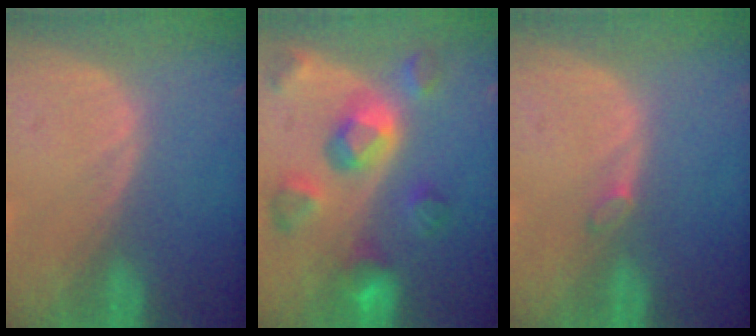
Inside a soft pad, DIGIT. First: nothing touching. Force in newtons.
{"total": 9.8, "press": 8.8, "slide": 4.4}
{"total": 0.9, "press": 0.9, "slide": 0.3}